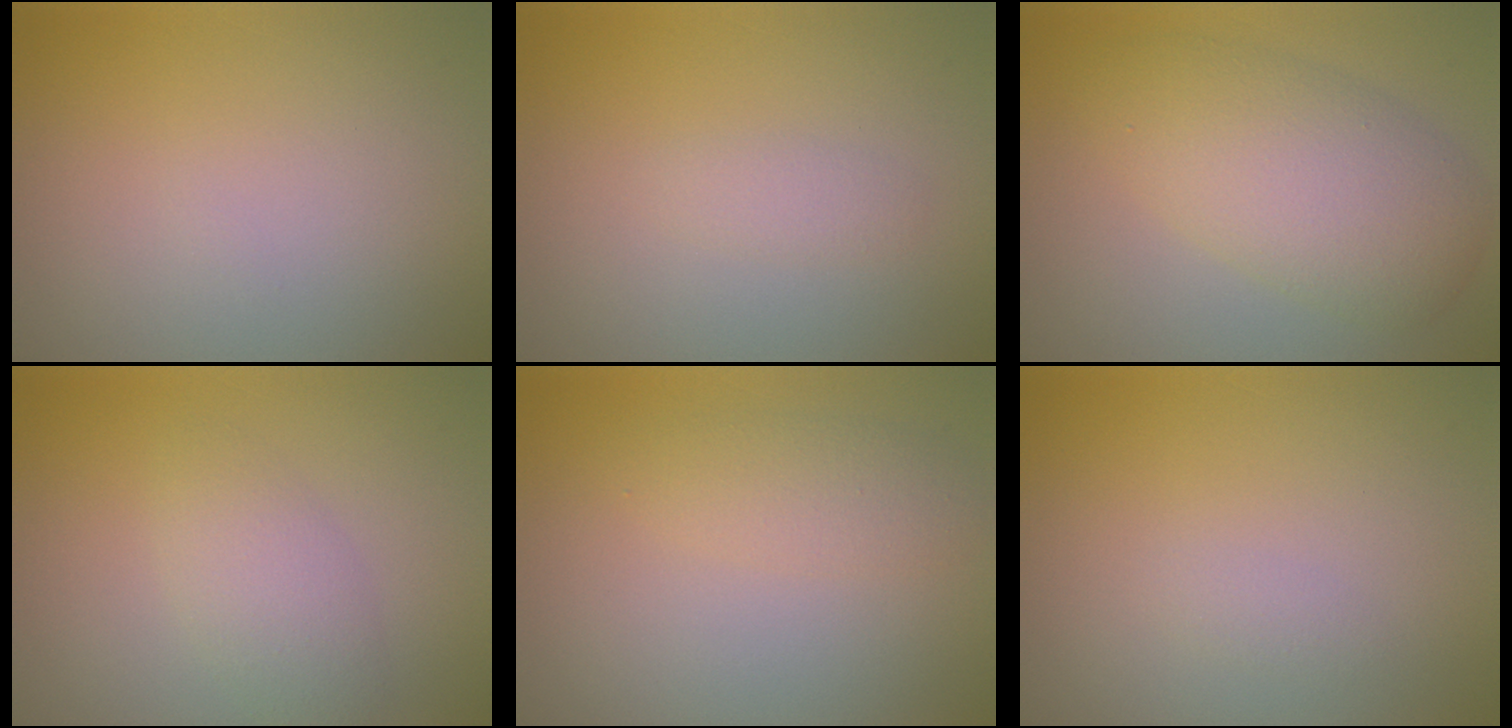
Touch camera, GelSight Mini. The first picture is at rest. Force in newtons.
{"total": 1.0, "press": 1.0, "slide": 0.0}
{"total": 6.4, "press": 6.4, "slide": 0.1}
{"total": 2.7, "press": 2.7, "slide": 0.1}
{"total": 2.1, "press": 2.1, "slide": 0.1}
{"total": 0.6, "press": 0.6, "slide": 0.0}